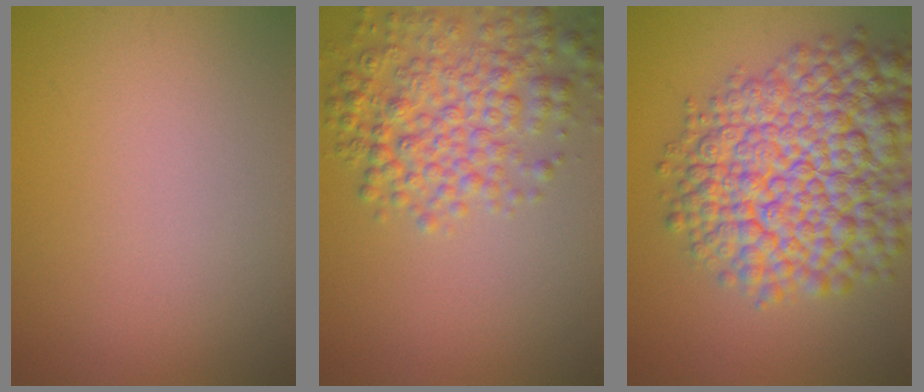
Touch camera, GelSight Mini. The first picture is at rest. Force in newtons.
{"total": 5.8, "press": 5.8, "slide": 0.2}
{"total": 12.7, "press": 12.7, "slide": 0.5}